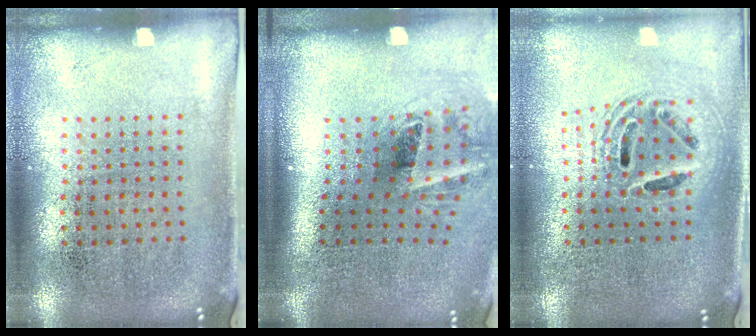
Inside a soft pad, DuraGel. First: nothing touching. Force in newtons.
{"total": 2.1, "press": 1.3, "slide": 1.6}
{"total": 1.8, "press": 1.5, "slide": 1.0}